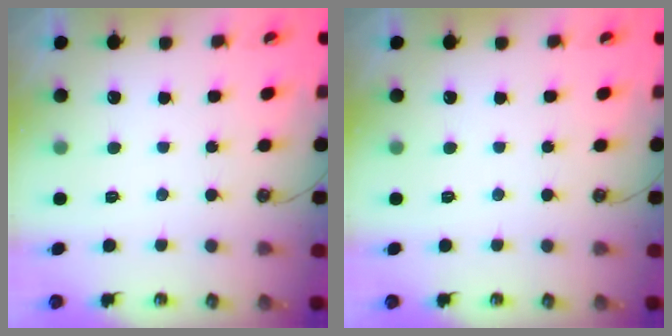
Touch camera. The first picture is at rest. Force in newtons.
{"total": 0.0}